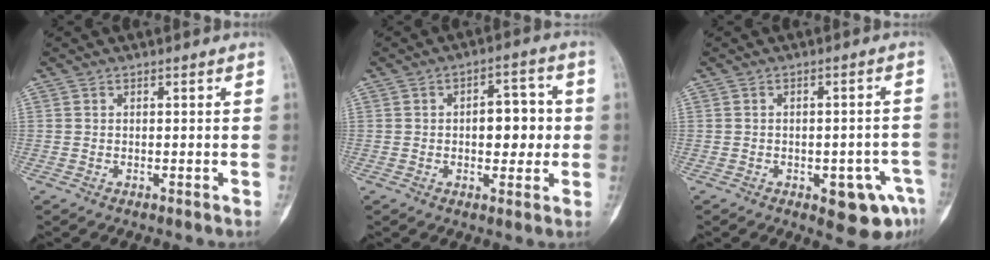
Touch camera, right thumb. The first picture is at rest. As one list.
[{"total": 8.3, "force": [0.2, 4.7, 6.8], "torque": [-0.060, 0.015, 0.001]}, {"total": 8.6, "force": [-3.8, 3.6, 6.8], "torque": [-0.062, 0.019, -0.038]}]